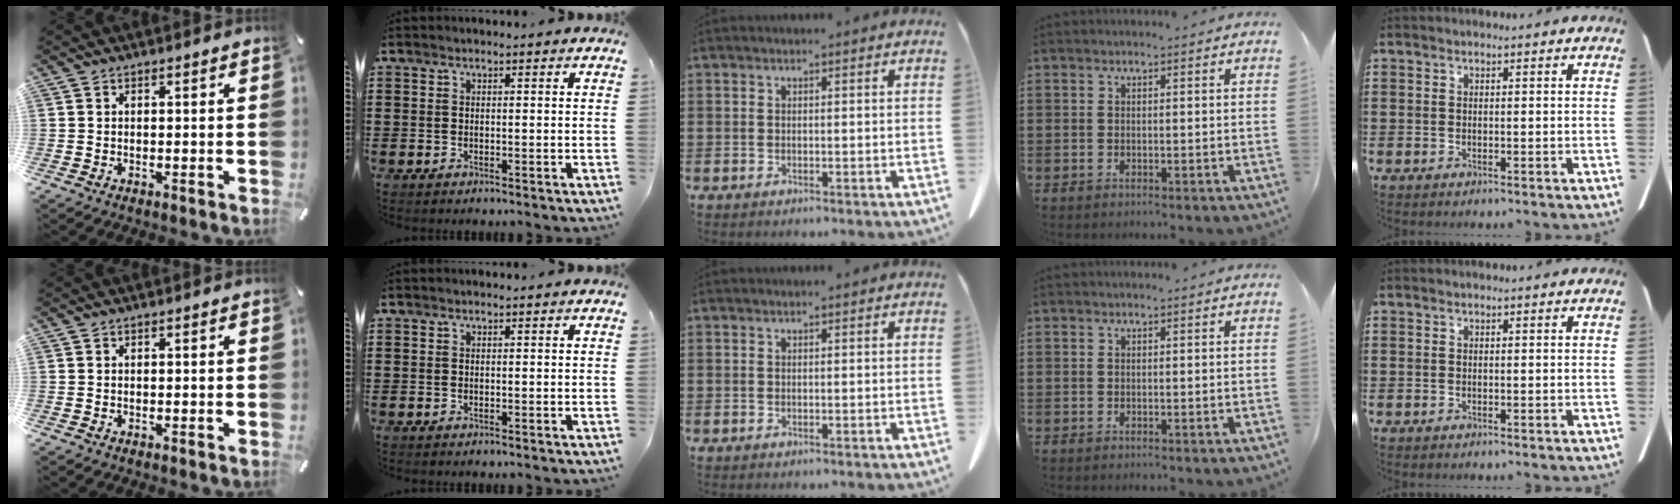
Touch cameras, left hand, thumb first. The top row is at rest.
{}